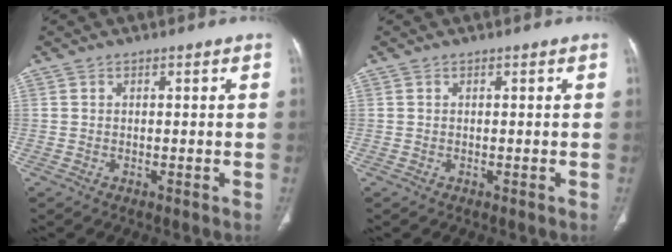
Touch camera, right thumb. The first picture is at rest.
{"total": 0.0}